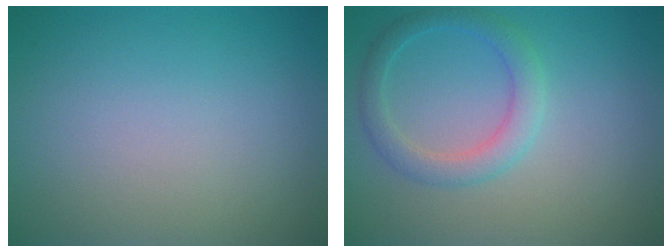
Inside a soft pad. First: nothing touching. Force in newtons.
{"total": 2.7, "press": 2.7, "slide": 0.2}